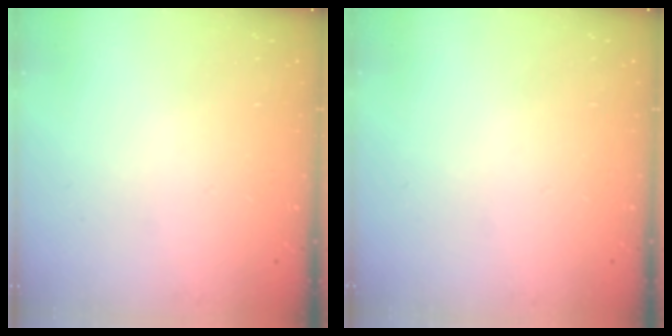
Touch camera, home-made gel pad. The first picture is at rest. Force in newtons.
{"total": 0.0}